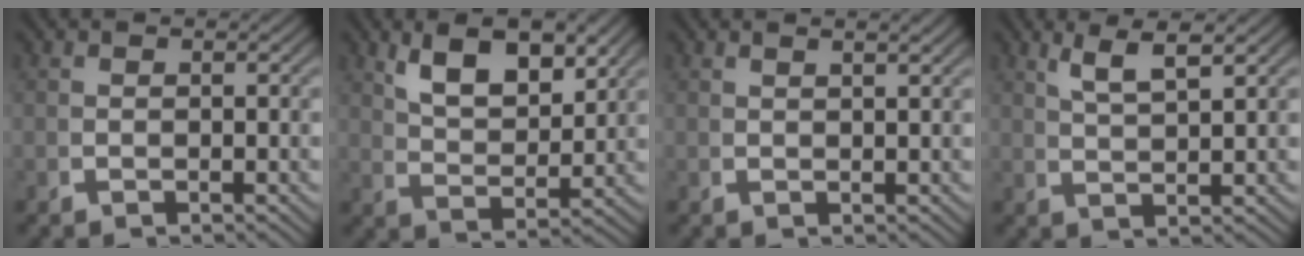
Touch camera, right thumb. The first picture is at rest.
{"total": 6.4, "force": [3.8, 2.6, 4.5], "torque": [-0.068, 0.000, 0.074]}
{"total": 1.2, "force": [1.0, -0.2, 0.6], "torque": [-0.008, 0.005, 0.020]}
{"total": 4.2, "force": [3.2, 0.2, 2.6], "torque": [-0.038, 0.014, 0.064]}